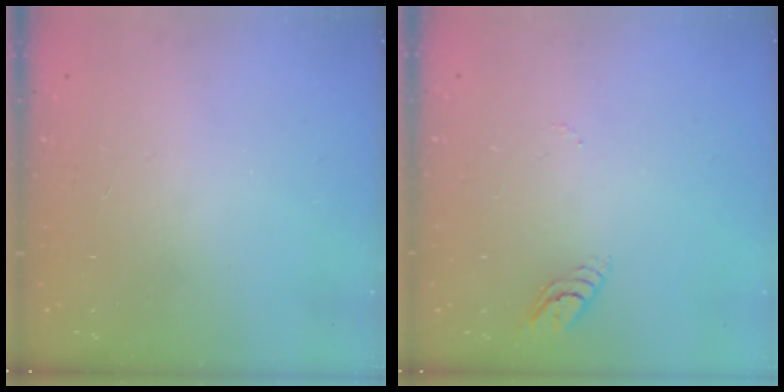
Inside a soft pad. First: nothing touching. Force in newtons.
{"total": 3.8, "press": 3.8, "slide": 0.6}